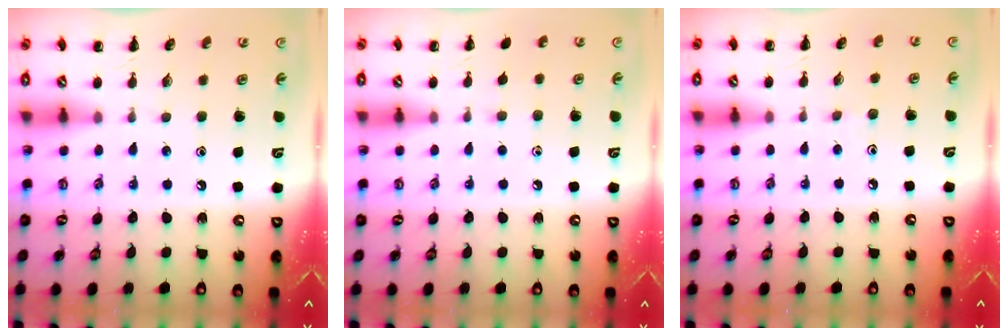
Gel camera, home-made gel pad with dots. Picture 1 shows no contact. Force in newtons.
{"total": 3.9, "press": 3.7, "slide": 1.4}
{"total": 2.2, "press": 2.1, "slide": 0.9}